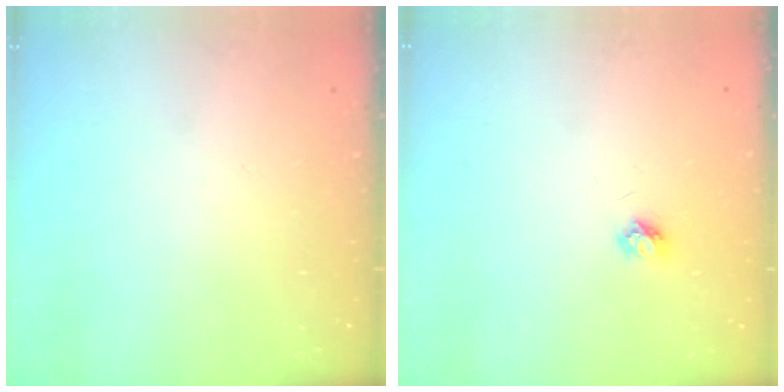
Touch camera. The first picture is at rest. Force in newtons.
{"total": 3.9, "press": 3.8, "slide": 0.5}